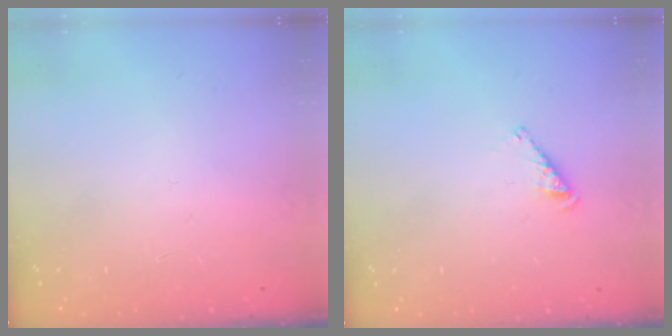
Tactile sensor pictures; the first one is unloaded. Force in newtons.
{"total": 3.1, "press": 3.1, "slide": 0.4}